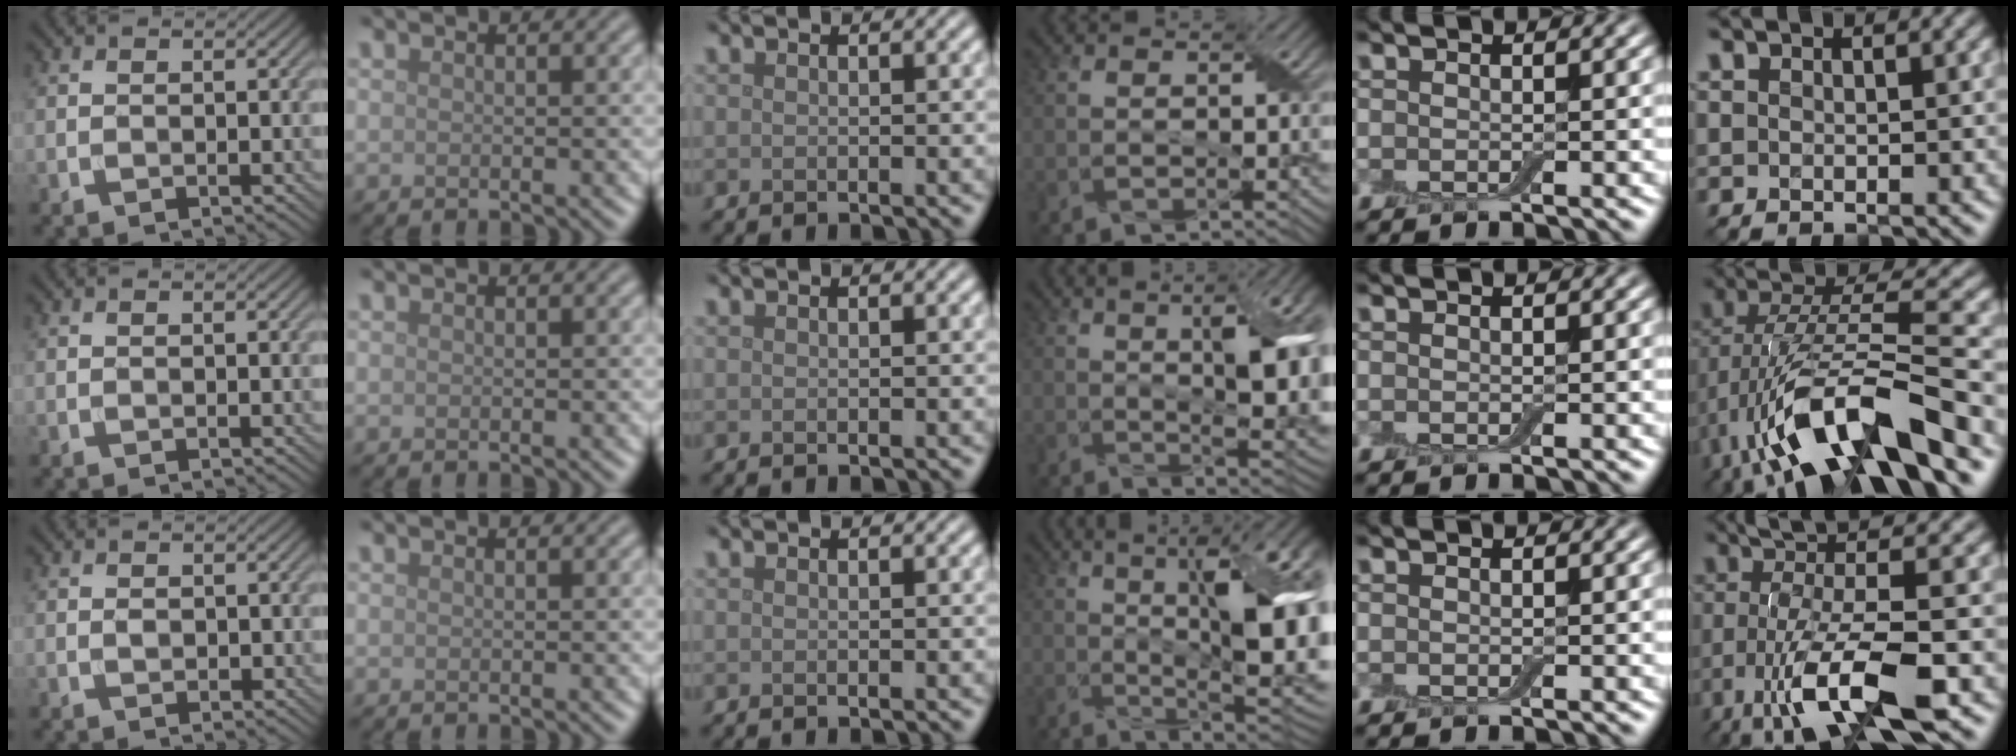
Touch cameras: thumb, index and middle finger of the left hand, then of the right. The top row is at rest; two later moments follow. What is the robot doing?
{"motion": "peel", "object": "aluminum foil"}